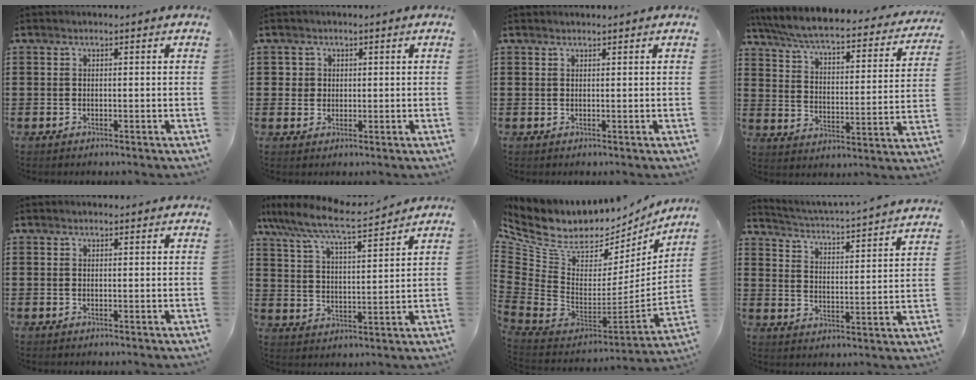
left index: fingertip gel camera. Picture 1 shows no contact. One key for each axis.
{"total": 2.4, "fx": 0.9, "fy": 2.2, "fz": 0.3, "tx": -0.016, "ty": 0.009, "tz": 0.014}
{"total": 0.7, "fx": 0.6, "fy": -0.1, "fz": 0.1, "tx": -0.003, "ty": -0.001, "tz": 0.013}
{"total": 5.2, "fx": 4.7, "fy": 0.1, "fz": 2.2, "tx": -0.067, "ty": -0.038, "tz": 0.074}
{"total": 0.6, "fx": 0.5, "fy": 0.1, "fz": 0.1, "tx": -0.004, "ty": 0.002, "tz": 0.010}
{"total": 7.7, "fx": 6.6, "fy": 0.4, "fz": 3.9, "tx": -0.102, "ty": -0.038, "tz": 0.110}
{"total": 7.9, "fx": 5.6, "fy": 4.3, "fz": 3.3, "tx": -0.119, "ty": -0.065, "tz": 0.096}
{"total": 2.8, "fx": 2.6, "fy": -0.9, "fz": 0.8, "tx": -0.034, "ty": -0.036, "tz": 0.031}